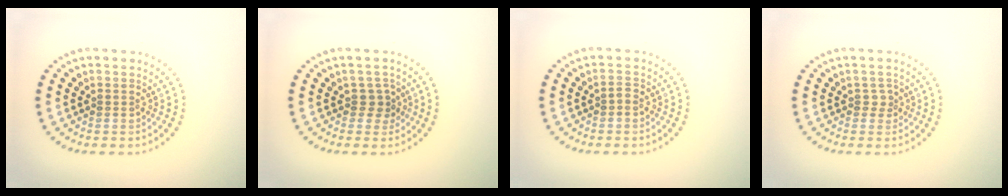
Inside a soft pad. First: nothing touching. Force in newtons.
{"total": 1.6, "press": 1.3, "slide": 0.9}
{"total": 0.6, "press": 0.5, "slide": 0.1}
{"total": 1.0, "press": 0.8, "slide": 0.6}